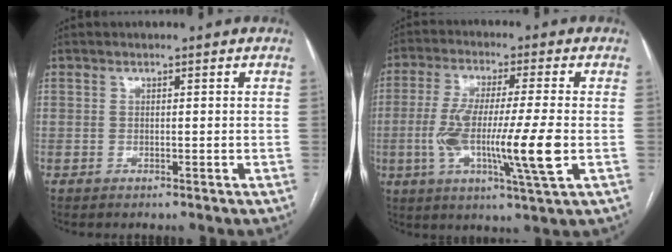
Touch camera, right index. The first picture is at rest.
{"total": 13.7, "force": [-2.4, 0.5, 13.5], "torque": [-0.256, -0.011, -0.048]}